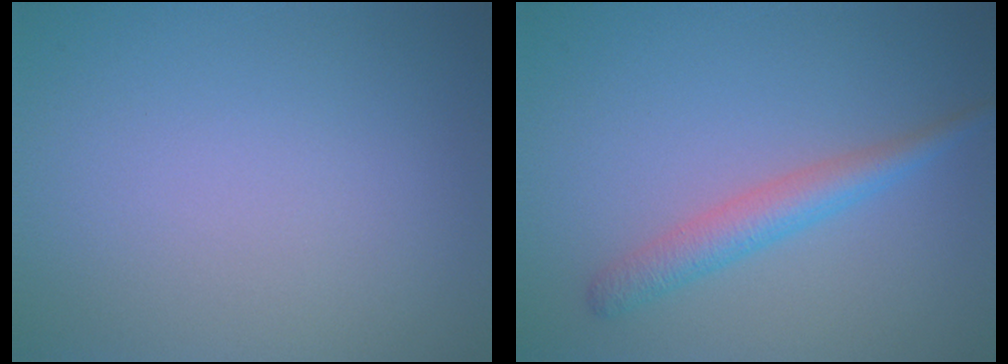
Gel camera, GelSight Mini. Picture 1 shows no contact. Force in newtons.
{"total": 2.8, "press": 2.8, "slide": 0.0}